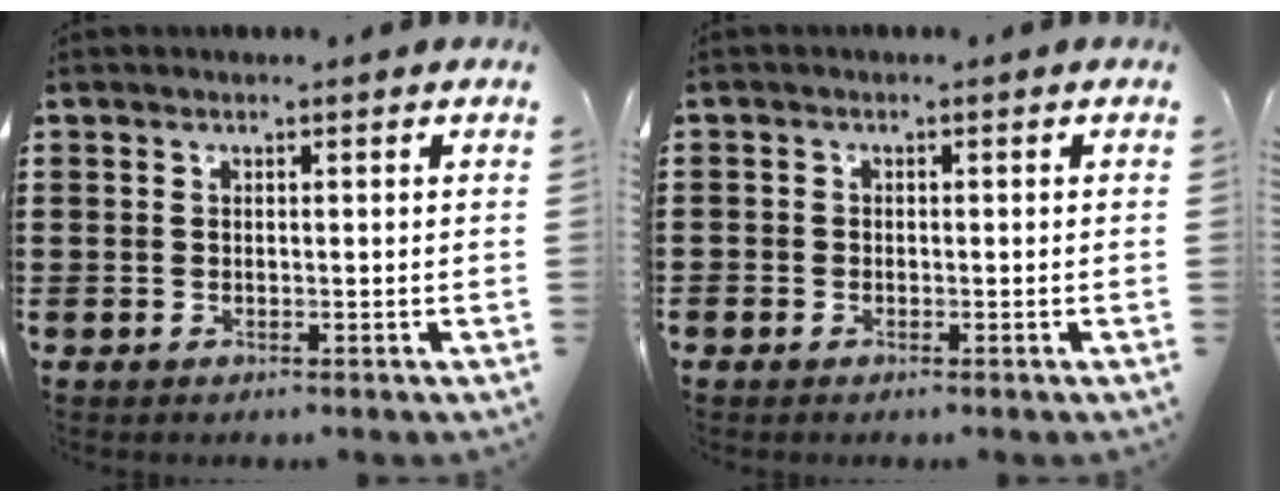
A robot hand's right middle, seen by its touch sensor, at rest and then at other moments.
{"total": 0.9, "force": [-0.5, 0.7, 0.1], "torque": [-0.003, 0.002, -0.011]}